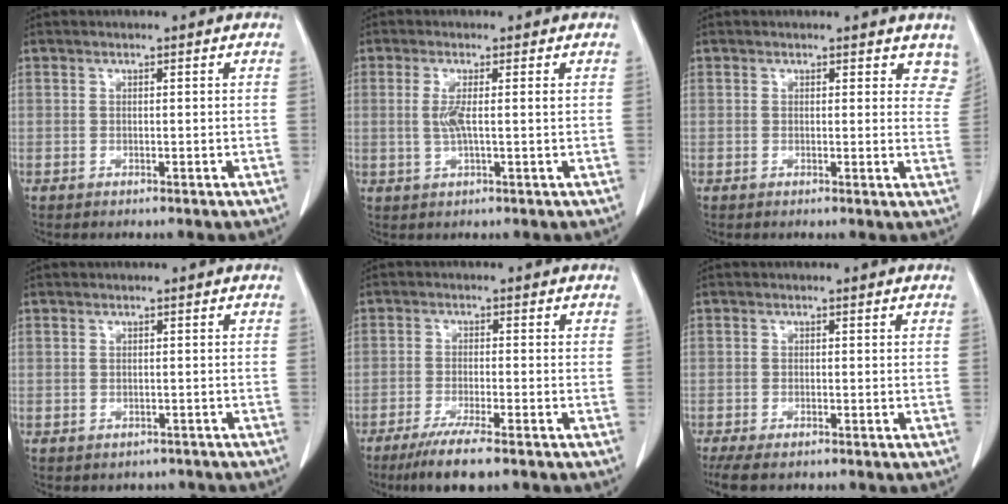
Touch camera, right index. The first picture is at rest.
{"total": 3.3, "force": [0.3, 0.1, 3.2], "torque": [-0.070, -0.003, 0.007]}
{"total": 5.4, "force": [4.6, 2.4, 1.3], "torque": [0.016, -0.013, 0.029]}
{"total": 2.7, "force": [-2.0, 1.7, 0.0], "torque": [0.000, 0.007, -0.028]}
{"total": 7.3, "force": [-5.3, 0.3, 5.0], "torque": [-0.085, -0.018, -0.086]}
{"total": 5.6, "force": [-4.4, 1.6, 3.1], "torque": [-0.054, -0.011, -0.069]}